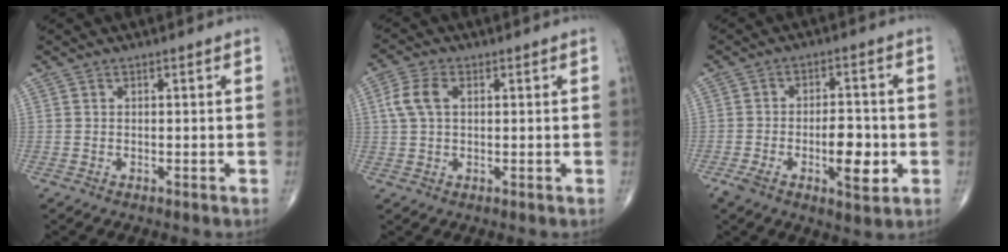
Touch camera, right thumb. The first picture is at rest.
{"total": 5.5, "force": [1.2, 3.3, 4.2], "torque": [-0.098, 0.012, 0.022]}
{"total": 9.2, "force": [-2.4, 3.8, 8.0], "torque": [-0.122, 0.018, -0.032]}